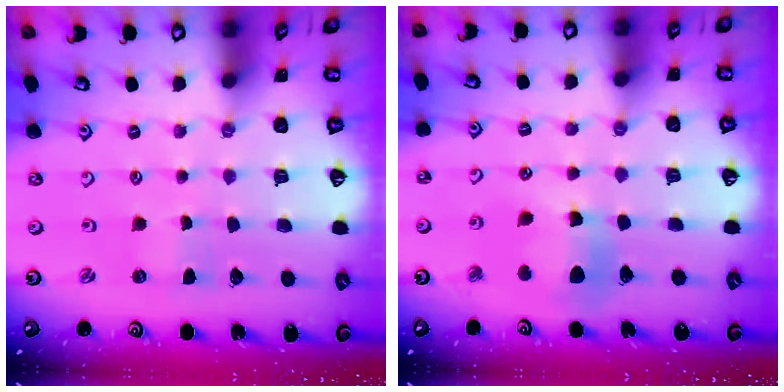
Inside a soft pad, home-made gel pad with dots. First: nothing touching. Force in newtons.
{"total": 10.5, "press": 10.4, "slide": 1.4}